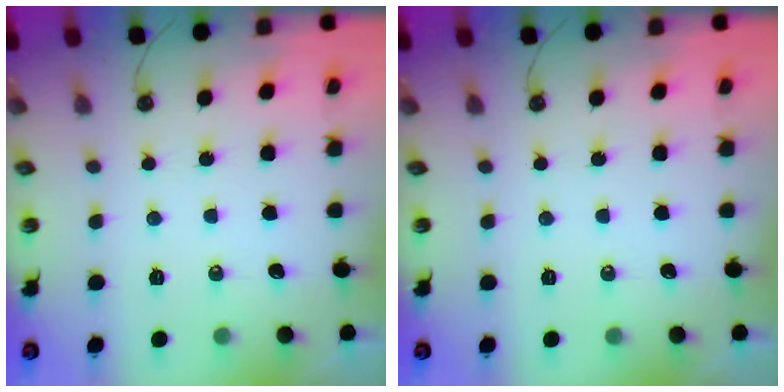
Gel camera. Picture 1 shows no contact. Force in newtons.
{"total": 0.0}